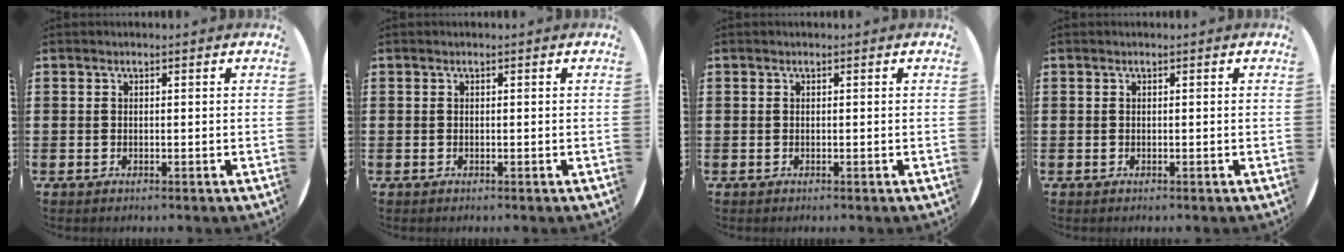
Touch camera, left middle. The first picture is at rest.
{"total": 0.0}
{"total": 0.0}
{"total": 0.0}